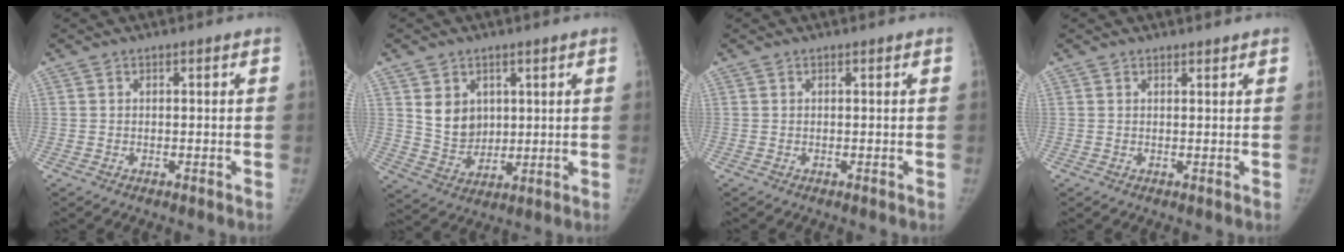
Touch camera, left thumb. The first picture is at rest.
{"total": 7.8, "force": [2.7, 6.3, 3.6], "torque": [-0.030, -0.023, 0.064]}
{"total": 0.0}
{"total": 0.8, "force": [0.7, 0.3, 0.0], "torque": [0.005, -0.006, 0.011]}